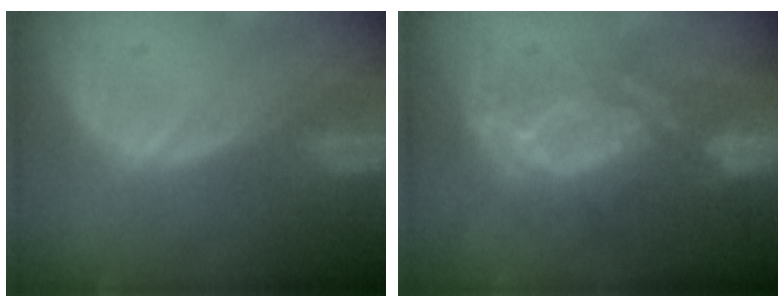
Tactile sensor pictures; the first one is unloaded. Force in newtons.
{"total": 9.1, "press": 8.7, "slide": 2.7}